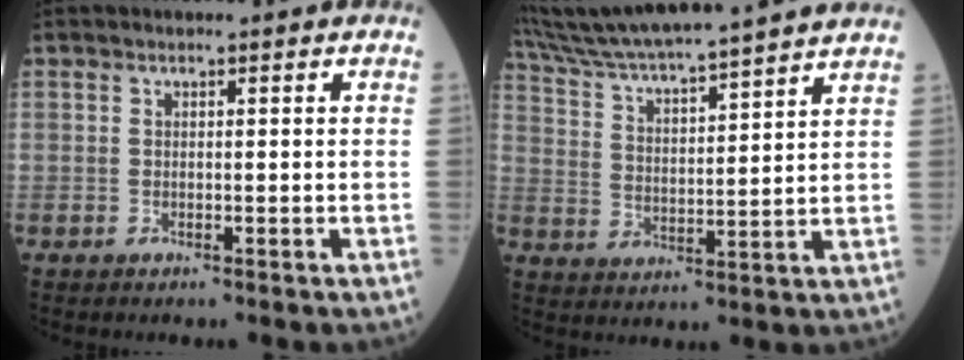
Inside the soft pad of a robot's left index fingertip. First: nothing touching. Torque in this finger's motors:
{"motor_torque": [0.70, -1.44, 0.24, 0.10]}